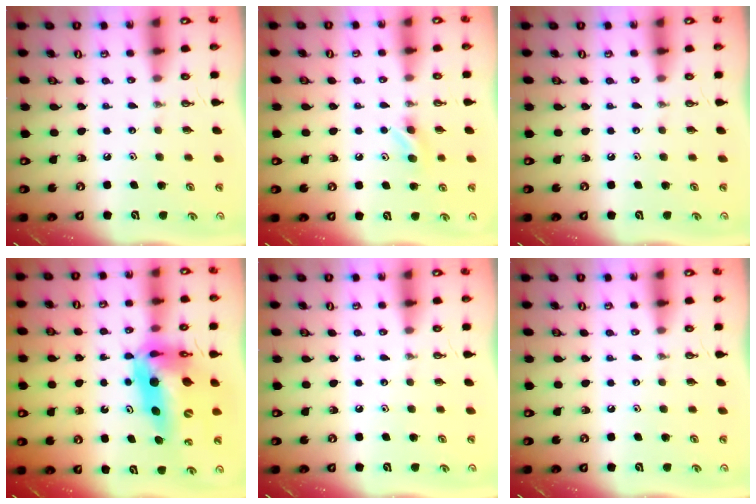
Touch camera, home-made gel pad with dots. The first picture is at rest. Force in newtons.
{"total": 5.0, "press": 4.1, "slide": 2.8}
{"total": 0.0}
{"total": 17.9, "press": 17.4, "slide": 4.4}
{"total": 0.0}
{"total": 0.0}